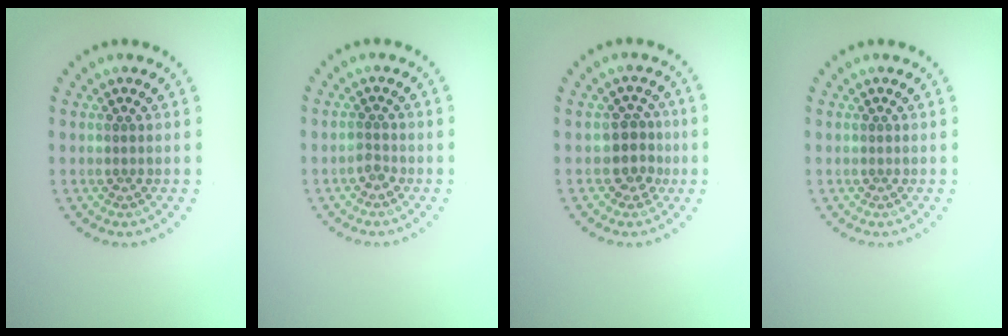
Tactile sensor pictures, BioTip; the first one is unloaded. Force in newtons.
{"total": 0.9, "press": 0.7, "slide": 0.4}
{"total": 2.5, "press": 2.1, "slide": 1.3}
{"total": 0.0}